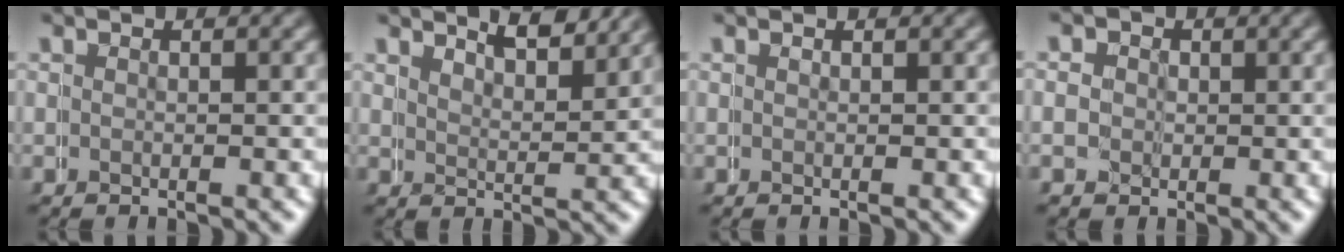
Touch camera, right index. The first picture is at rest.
{"total": 3.9, "force": [3.8, -0.7, -0.1], "torque": [-0.003, 0.005, 0.063]}
{"total": 0.0}
{"total": 2.1, "force": [0.6, 0.7, -1.9], "torque": [0.035, -0.007, 0.007]}